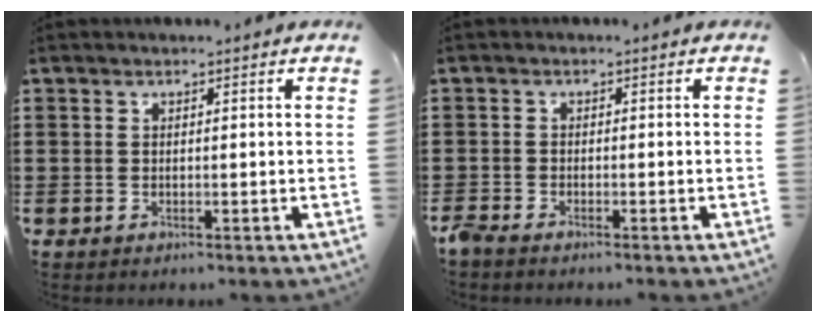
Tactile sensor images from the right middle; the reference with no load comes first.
{"total": 1.5, "force": [-1.4, 0.1, 0.5], "torque": [-0.026, -0.005, -0.032]}